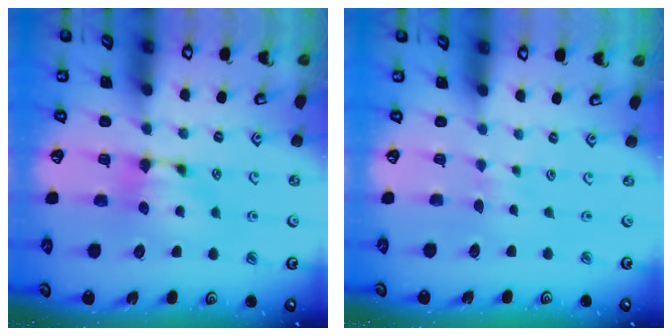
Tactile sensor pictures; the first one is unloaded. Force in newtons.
{"total": 3.2, "press": 3.2, "slide": 0.3}